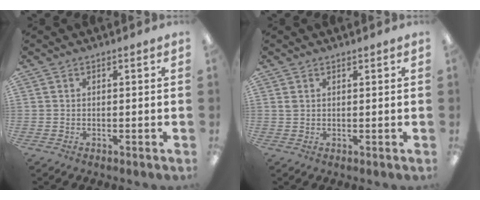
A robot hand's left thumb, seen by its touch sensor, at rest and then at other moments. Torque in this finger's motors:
{"motor_torque": [0.16, 0.15, 0.49, -0.20, 0.00]}